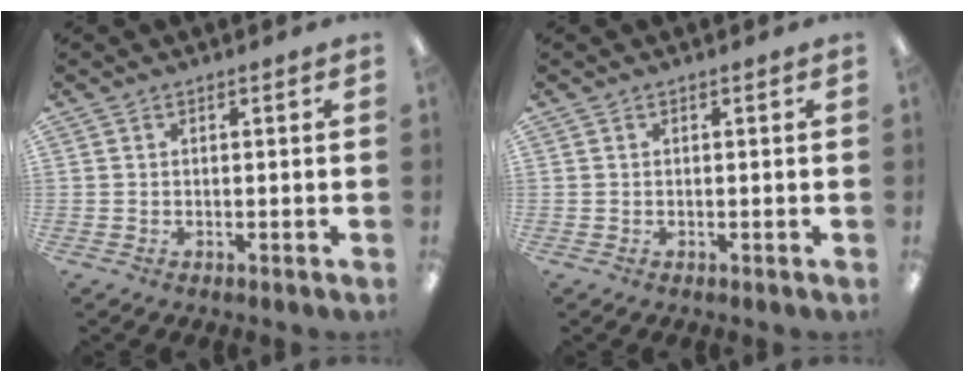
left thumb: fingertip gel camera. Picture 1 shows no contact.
{"total": 0.0}